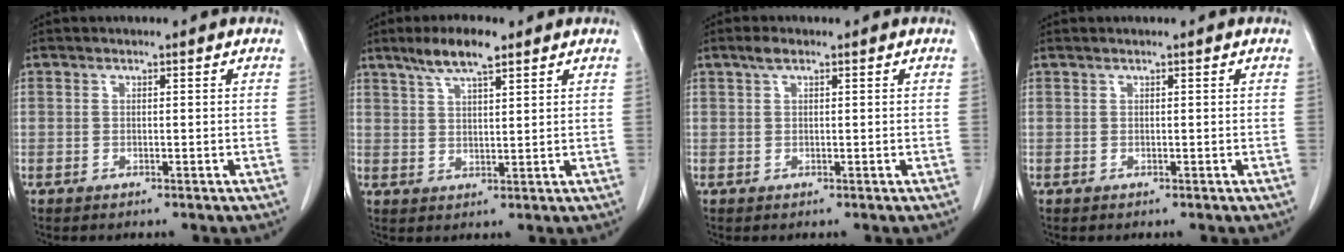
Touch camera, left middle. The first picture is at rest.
{"total": 6.4, "force": [4.5, 1.1, 4.4], "torque": [-0.089, 0.008, 0.081]}
{"total": 1.5, "force": [0.9, 0.6, 1.0], "torque": [-0.020, 0.009, 0.017]}
{"total": 0.0}